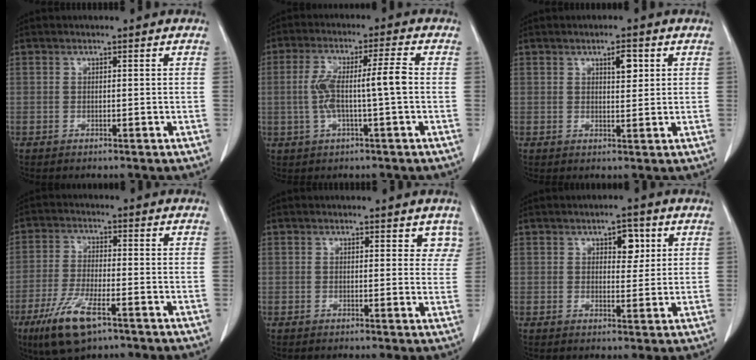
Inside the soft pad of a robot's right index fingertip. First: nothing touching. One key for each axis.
{"total": 7.9, "fx": -0.5, "fy": 0.4, "fz": 7.8, "tx": -0.157, "ty": 0.020, "tz": -0.009}
{"total": 2.8, "fx": 1.3, "fy": 0.9, "fz": 2.3, "tx": -0.038, "ty": -0.003, "tz": 0.021}
{"total": 9.3, "fx": -5.3, "fy": 2.2, "fz": 7.3, "tx": -0.154, "ty": -0.021, "tz": -0.093}
{"total": 3.7, "fx": 2.8, "fy": 1.9, "fz": 1.5, "tx": 0.006, "ty": -0.007, "tz": 0.021}
{"total": 3.9, "fx": 1.7, "fy": 2.0, "fz": 2.8, "tx": -0.036, "ty": 0.004, "tz": 0.024}